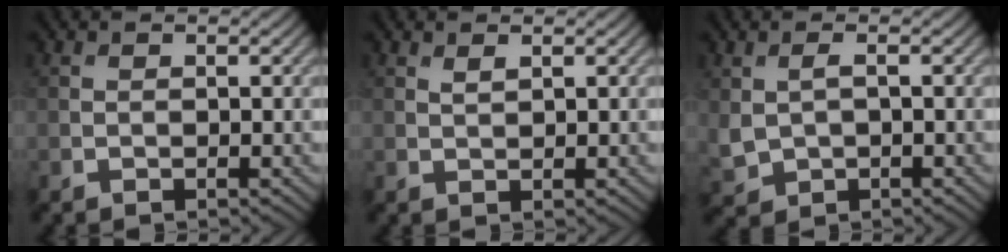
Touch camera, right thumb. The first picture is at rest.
{"total": 0.9, "force": [0.7, 0.2, 0.5], "torque": [-0.014, -0.002, 0.015]}
{"total": 3.4, "force": [0.2, 2.2, 2.5], "torque": [-0.064, -0.007, 0.010]}